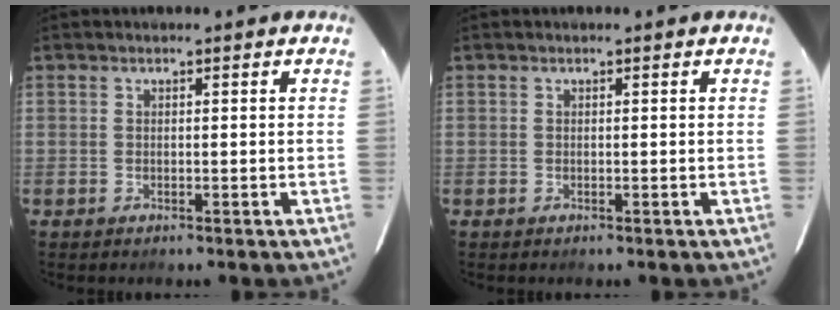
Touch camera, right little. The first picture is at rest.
{"total": 0.0}